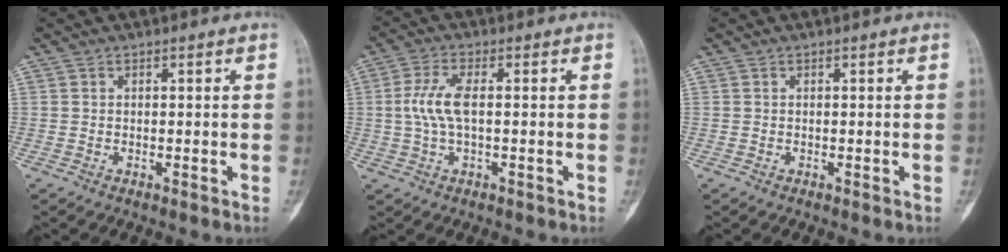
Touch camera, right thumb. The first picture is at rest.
{"total": 6.2, "force": [0.3, 2.4, 5.7], "torque": [-0.138, 0.011, 0.002]}
{"total": 0.0}